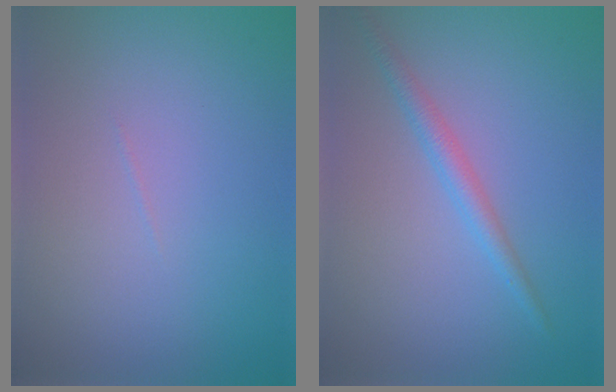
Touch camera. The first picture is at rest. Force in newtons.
{"total": 2.0, "press": 2.0, "slide": 0.1}